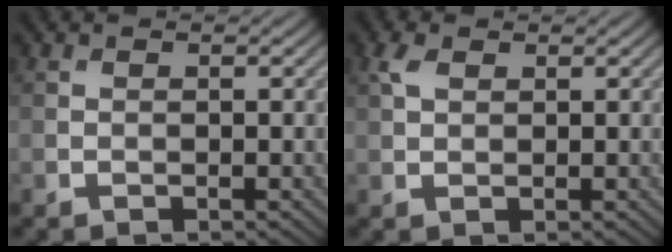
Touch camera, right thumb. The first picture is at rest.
{"total": 2.2, "force": [1.1, 1.3, 1.4], "torque": [-0.037, 0.005, 0.021]}